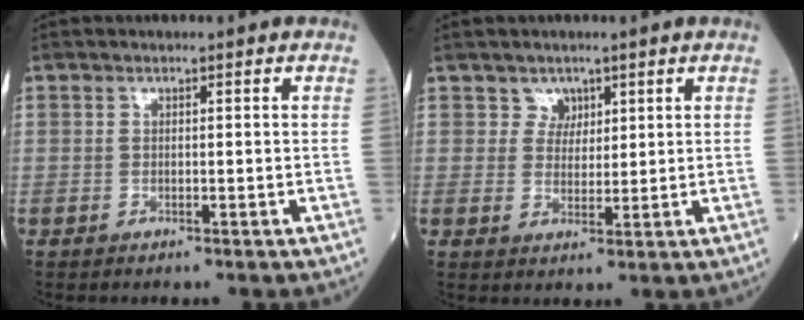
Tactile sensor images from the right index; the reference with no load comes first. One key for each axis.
{"total": 2.6, "fx": 1.7, "fy": 2.0, "fz": 0.0, "tx": 0.010, "ty": -0.002, "tz": 0.024}